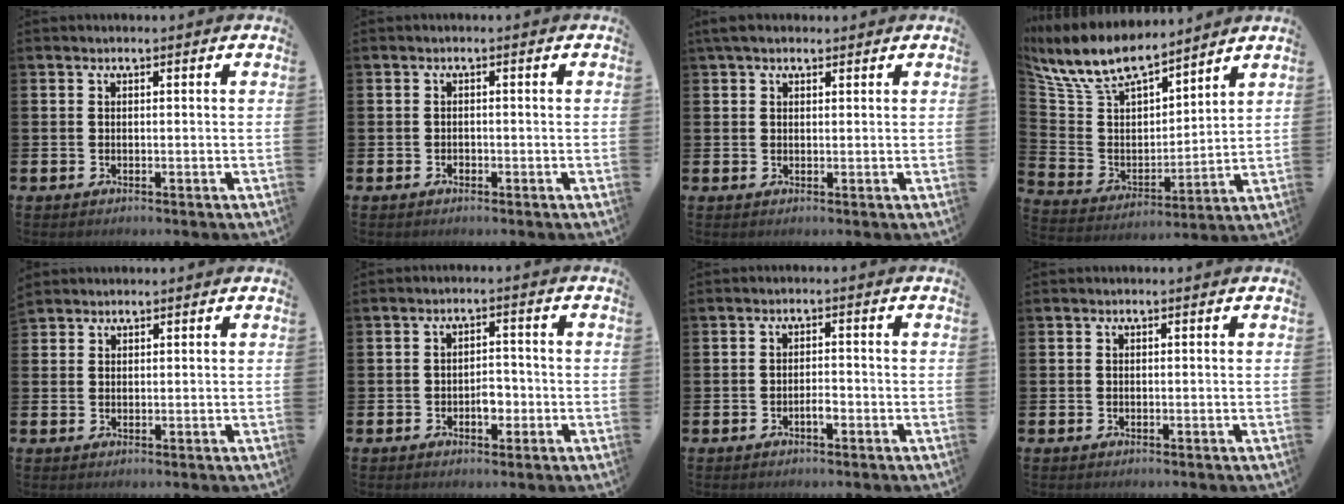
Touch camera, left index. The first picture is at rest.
{"total": 0.7, "force": [-0.5, 0.5, 0.2], "torque": [-0.010, 0.003, -0.009]}
{"total": 2.5, "force": [1.8, 1.2, 1.2], "torque": [-0.014, 0.001, 0.029]}
{"total": 10.4, "force": [9.2, 3.2, 3.5], "torque": [-0.118, -0.058, 0.164]}
{"total": 1.6, "force": [1.5, 0.5, -0.2], "torque": [0.013, -0.005, 0.027]}
{"total": 2.7, "force": [-1.2, 1.6, 1.8], "torque": [-0.020, -0.001, -0.027]}
{"total": 1.8, "force": [-1.1, 0.5, 1.3], "torque": [-0.020, 0.000, -0.023]}
{"total": 0.0}